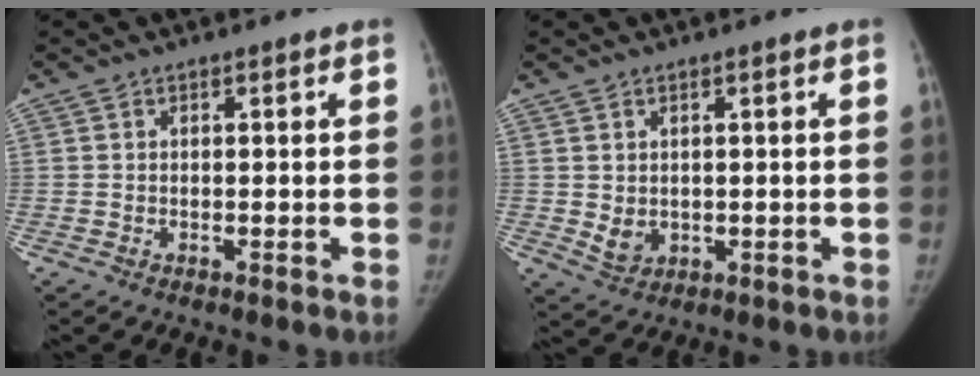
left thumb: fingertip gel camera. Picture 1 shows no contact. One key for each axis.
{"total": 3.4, "fx": 0.2, "fy": 2.7, "fz": 2.1, "tx": -0.025, "ty": -0.009, "tz": 0.016}